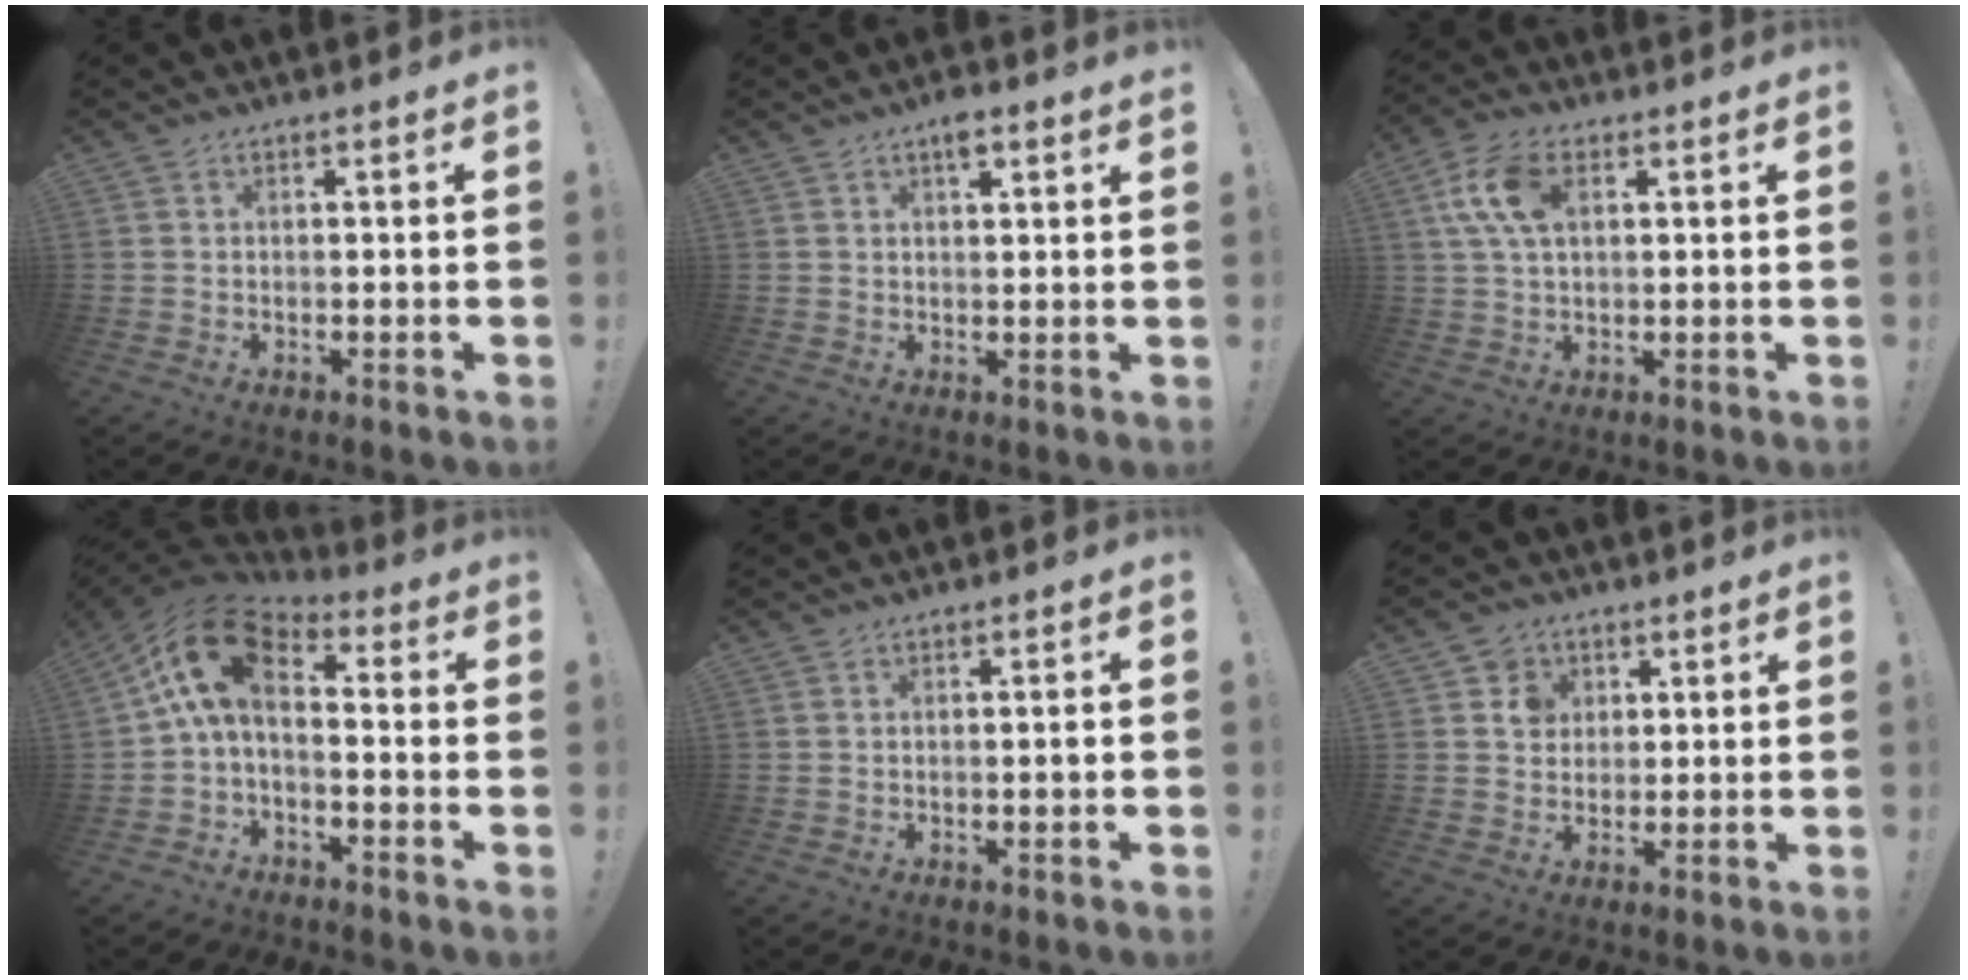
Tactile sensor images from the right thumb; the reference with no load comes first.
{"total": 3.3, "force": [2.0, 0.5, 2.6], "torque": [-0.037, -0.008, 0.030]}
{"total": 10.7, "force": [3.2, 6.2, 8.2], "torque": [-0.157, 0.007, 0.061]}
{"total": 12.0, "force": [2.6, 7.3, 9.1], "torque": [-0.161, -0.003, 0.050]}
{"total": 1.3, "force": [-0.5, -0.2, 1.2], "torque": [-0.021, 0.002, -0.009]}
{"total": 5.4, "force": [1.8, 4.9, 1.3], "torque": [-0.014, -0.004, 0.032]}